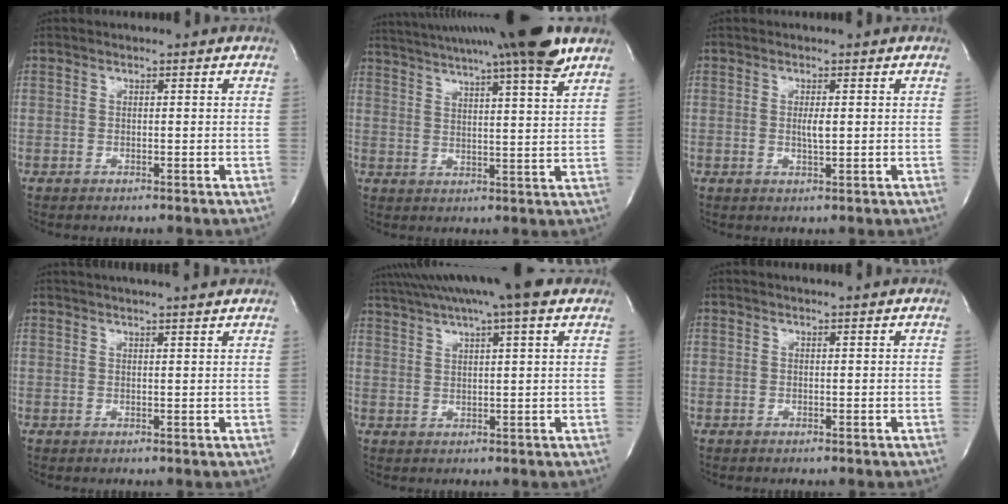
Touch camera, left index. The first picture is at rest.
{"total": 18.8, "force": [15.8, -0.5, 10.1], "torque": [-0.176, 0.006, 0.221]}
{"total": 1.8, "force": [0.2, 0.2, 1.8], "torque": [-0.036, -0.002, 0.004]}
{"total": 8.2, "force": [7.3, 0.0, 3.7], "torque": [-0.060, 0.025, 0.089]}
{"total": 14.0, "force": [11.0, 0.4, 8.6], "torque": [-0.158, 0.042, 0.160]}
{"total": 0.9, "force": [0.8, -0.1, 0.3], "torque": [-0.008, 0.001, 0.013]}